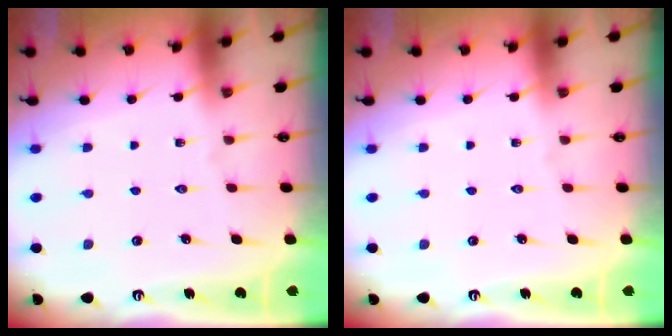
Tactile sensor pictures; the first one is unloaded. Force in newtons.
{"total": 0.0}